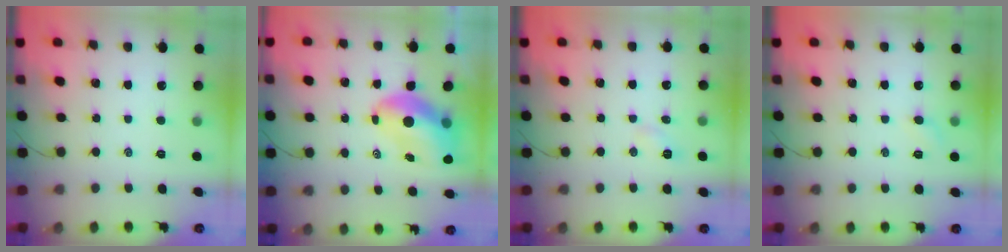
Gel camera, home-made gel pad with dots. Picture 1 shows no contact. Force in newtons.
{"total": 8.8, "press": 8.5, "slide": 2.4}
{"total": 3.3, "press": 3.2, "slide": 1.1}
{"total": 4.8, "press": 4.6, "slide": 1.3}